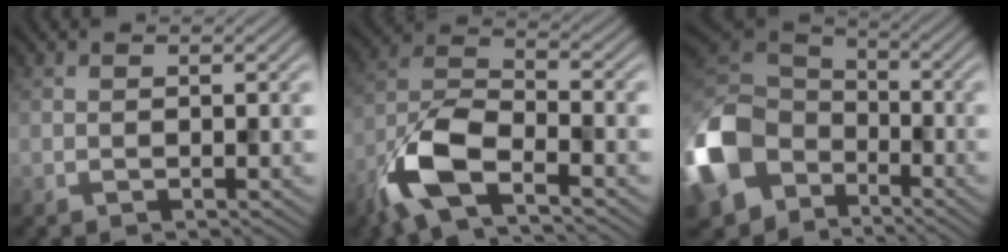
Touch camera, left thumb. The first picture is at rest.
{"total": 9.6, "force": [-5.7, 3.6, 6.9], "torque": [-0.147, 0.000, -0.130]}
{"total": 16.3, "force": [-6.9, 12.2, 8.5], "torque": [-0.279, -0.038, -0.132]}